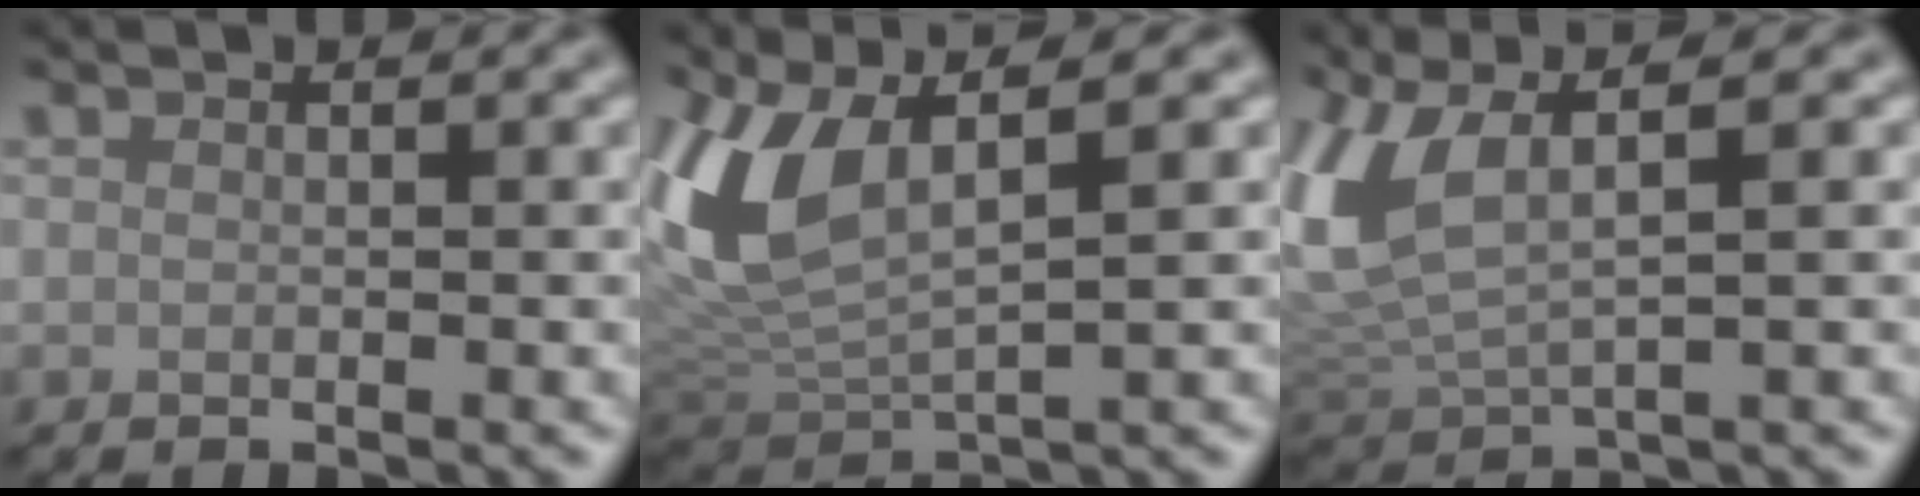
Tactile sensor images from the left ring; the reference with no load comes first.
{"total": 7.5, "force": [2.7, 3.0, 6.3], "torque": [-0.150, 0.002, 0.055]}
{"total": 6.4, "force": [2.7, 2.4, 5.3], "torque": [-0.132, 0.008, 0.055]}